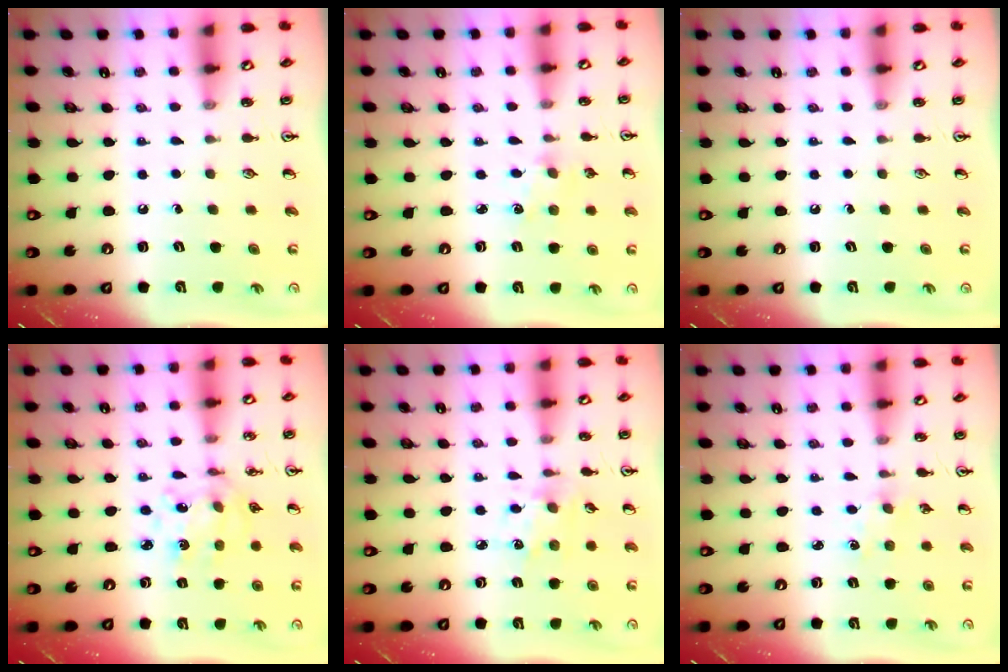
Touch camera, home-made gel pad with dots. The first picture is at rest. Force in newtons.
{"total": 1.9, "press": 1.8, "slide": 0.3}
{"total": 0.0}
{"total": 6.3, "press": 6.0, "slide": 2.0}
{"total": 2.9, "press": 2.9, "slide": 0.7}
{"total": 1.6, "press": 1.6, "slide": 0.3}